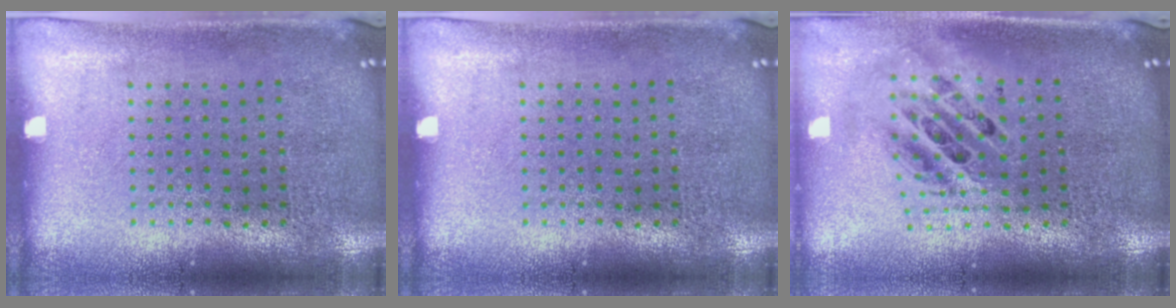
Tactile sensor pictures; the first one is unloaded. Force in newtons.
{"total": 0.0}
{"total": 2.0, "press": 1.6, "slide": 1.2}